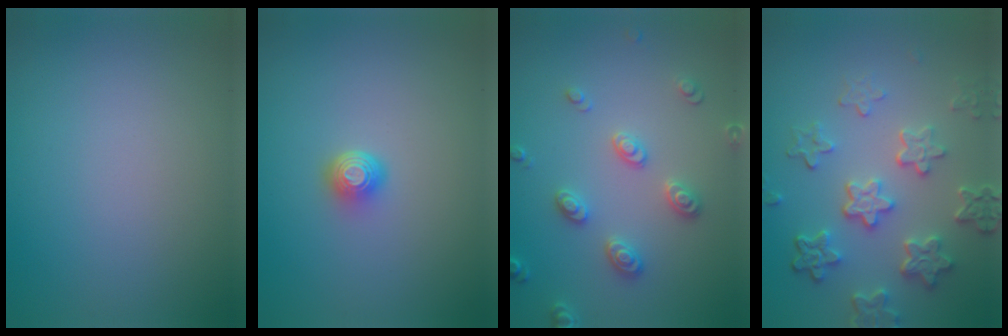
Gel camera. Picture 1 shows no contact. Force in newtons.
{"total": 1.8, "press": 1.3, "slide": 1.3}
{"total": 2.8, "press": 2.7, "slide": 0.8}
{"total": 5.7, "press": 4.3, "slide": 3.8}